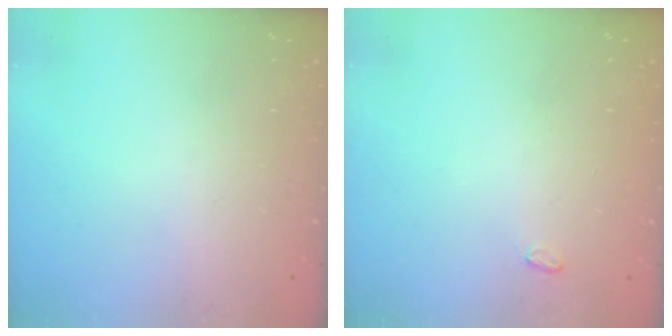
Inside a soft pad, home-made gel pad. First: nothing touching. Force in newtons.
{"total": 2.8, "press": 2.8, "slide": 0.4}